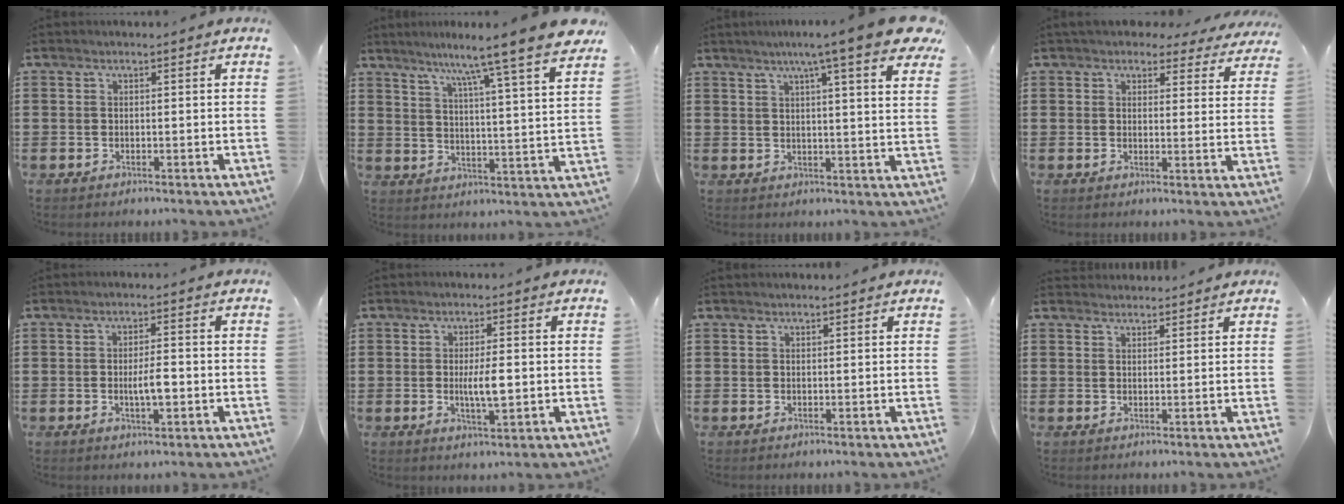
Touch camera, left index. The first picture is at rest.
{"total": 9.1, "force": [7.8, -1.7, 4.4], "torque": [-0.099, -0.062, 0.121]}
{"total": 9.3, "force": [6.7, -0.2, 6.4], "torque": [-0.117, -0.022, 0.110]}
{"total": 4.0, "force": [3.6, 1.3, 1.2], "torque": [-0.030, -0.008, 0.065]}
{"total": 3.8, "force": [-0.5, 1.1, 3.6], "torque": [-0.064, 0.002, -0.010]}
{"total": 5.1, "force": [-0.1, 1.3, 4.9], "torque": [-0.084, -0.006, -0.007]}
{"total": 0.6, "force": [0.6, 0.1, 0.2], "torque": [-0.005, 0.000, 0.012]}
{"total": 1.9, "force": [1.8, 0.3, -0.1], "torque": [-0.003, 0.001, 0.036]}